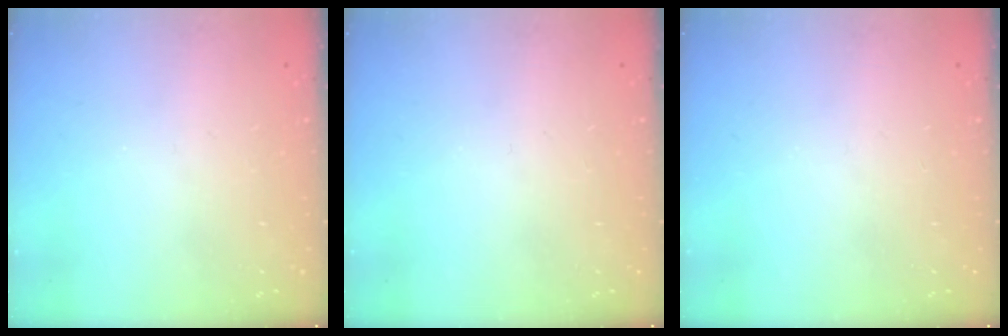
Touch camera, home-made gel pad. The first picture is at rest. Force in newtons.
{"total": 0.0}
{"total": 0.0}